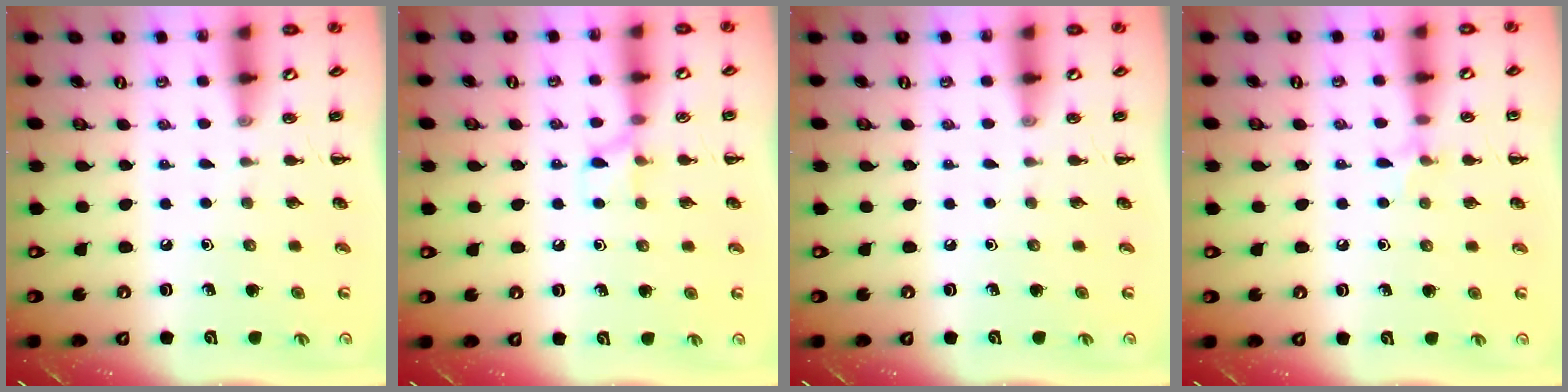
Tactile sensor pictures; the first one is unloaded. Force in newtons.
{"total": 5.9, "press": 5.8, "slide": 0.8}
{"total": 0.0}
{"total": 5.5, "press": 5.2, "slide": 1.6}